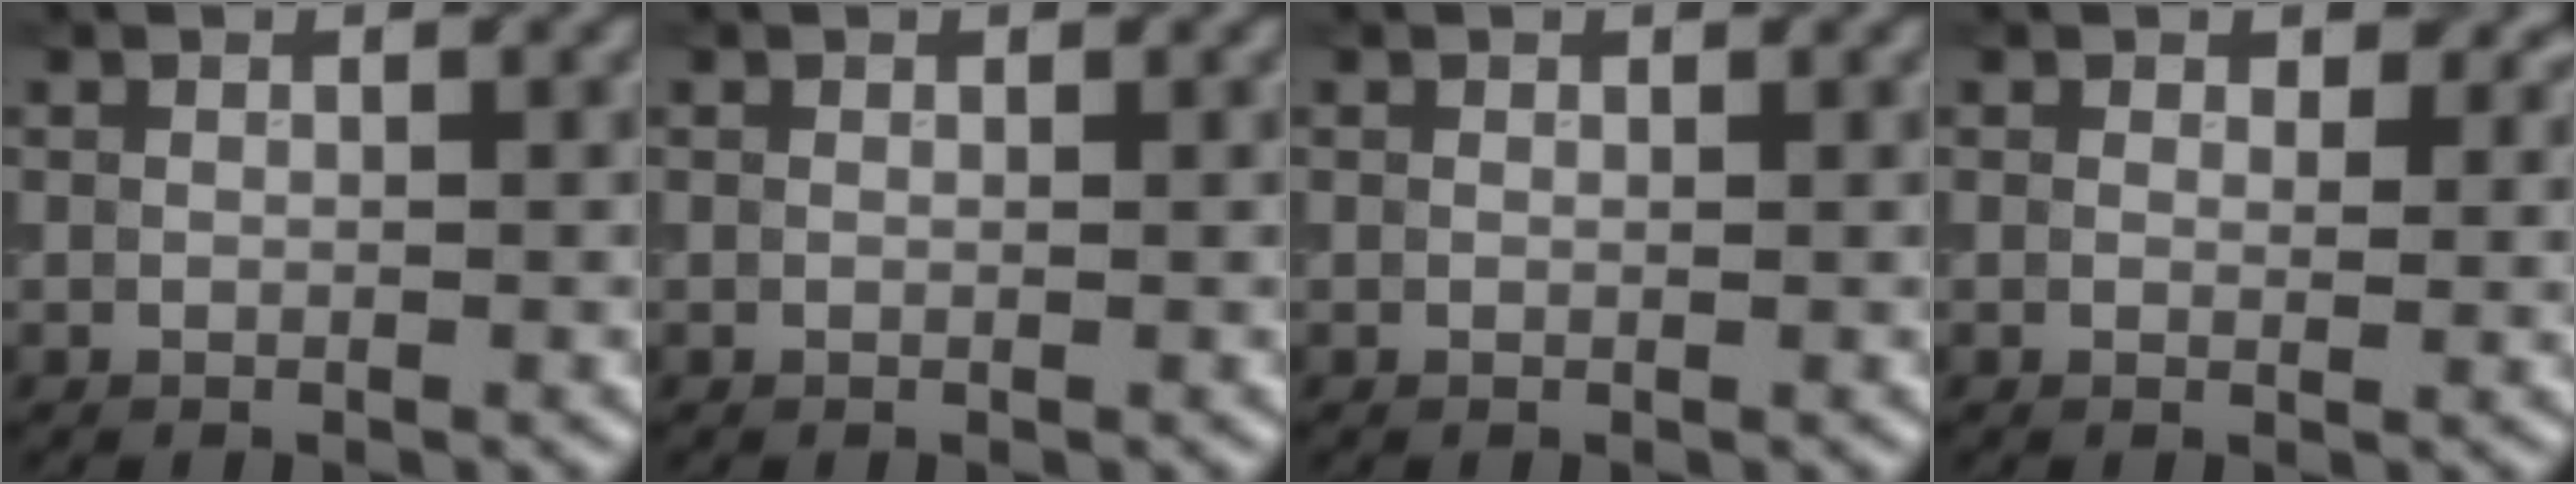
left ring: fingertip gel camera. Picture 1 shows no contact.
{"total": 0.0}
{"total": 0.0}
{"total": 1.8, "force": [1.1, 1.1, 0.9], "torque": [-0.012, -0.005, 0.014]}